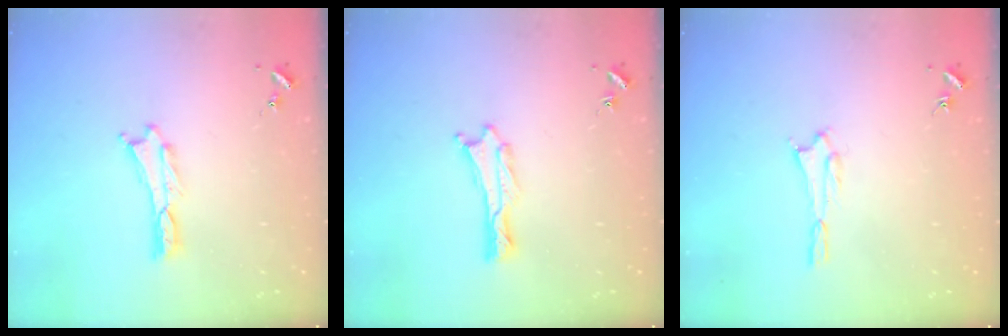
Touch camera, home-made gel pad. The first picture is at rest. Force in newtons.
{"total": 0.0}
{"total": 1.6, "press": 1.6, "slide": 0.1}